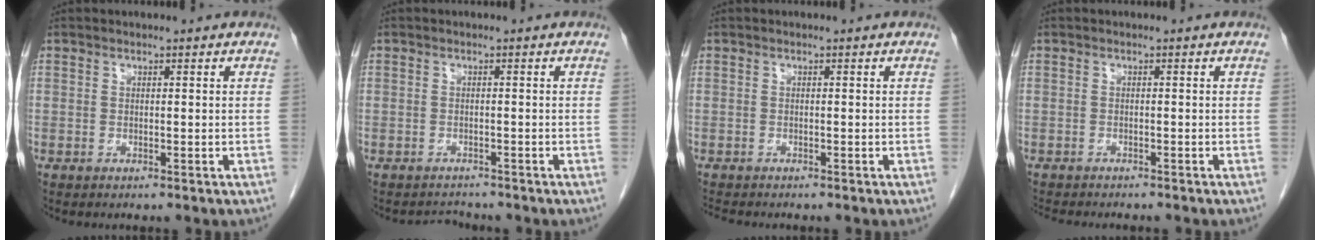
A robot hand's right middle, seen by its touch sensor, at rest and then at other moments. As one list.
[{"total": 1.8, "force": [-1.7, 0.4, -0.6], "torque": [0.005, -0.008, -0.028]}, {"total": 2.9, "force": [-2.6, 0.5, 1.1], "torque": [-0.018, -0.007, -0.038]}, {"total": 6.5, "force": [-5.8, 1.4, 2.7], "torque": [-0.039, -0.008, -0.081]}]